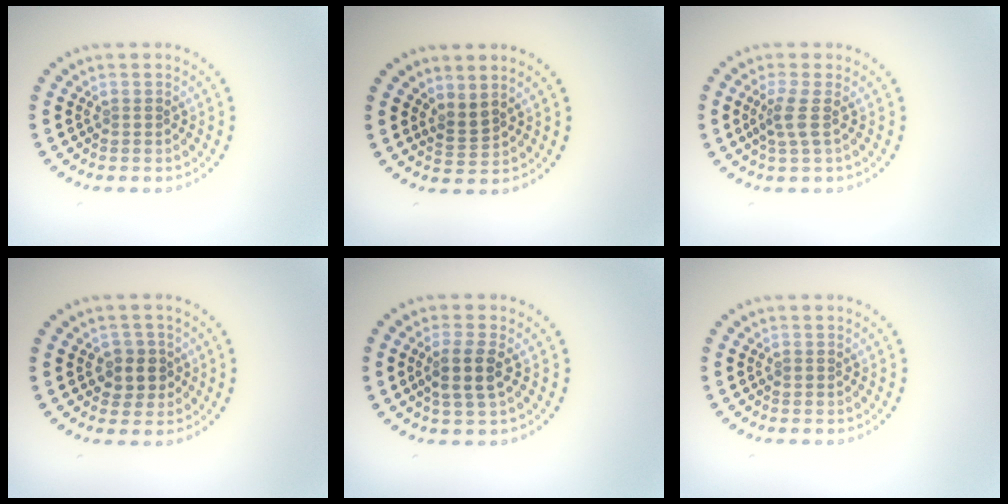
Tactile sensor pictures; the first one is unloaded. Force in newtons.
{"total": 1.8, "press": 1.4, "slide": 1.2}
{"total": 2.0, "press": 1.5, "slide": 1.3}
{"total": 2.5, "press": 2.3, "slide": 0.8}
{"total": 2.8, "press": 2.5, "slide": 1.2}
{"total": 0.5, "press": 0.5, "slide": 0.2}